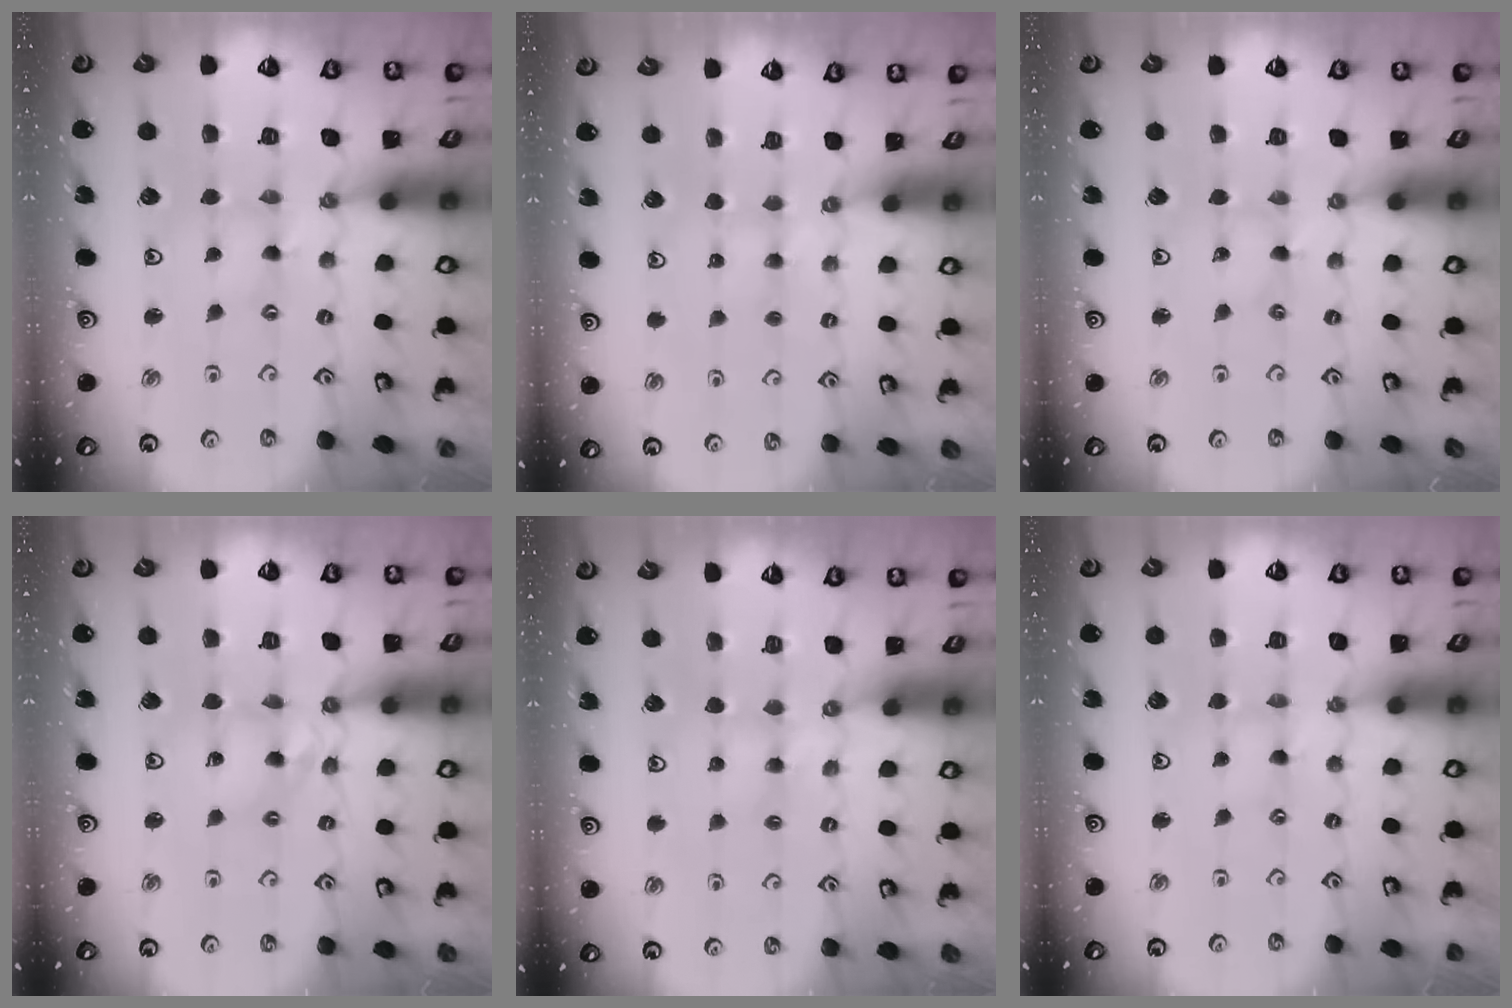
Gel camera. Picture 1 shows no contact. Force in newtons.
{"total": 3.8, "press": 3.8, "slide": 0.5}
{"total": 0.0}
{"total": 7.7, "press": 7.6, "slide": 0.7}
{"total": 2.7, "press": 2.7, "slide": 0.4}
{"total": 1.2, "press": 1.1, "slide": 0.3}